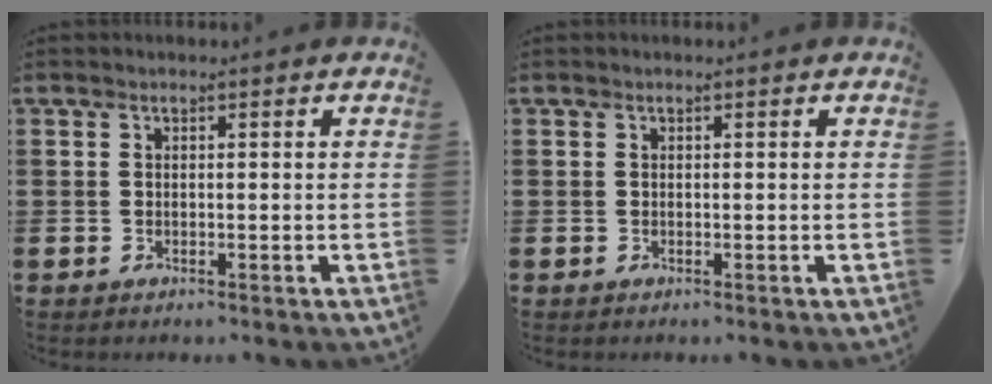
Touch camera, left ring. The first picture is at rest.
{"total": 0.0}